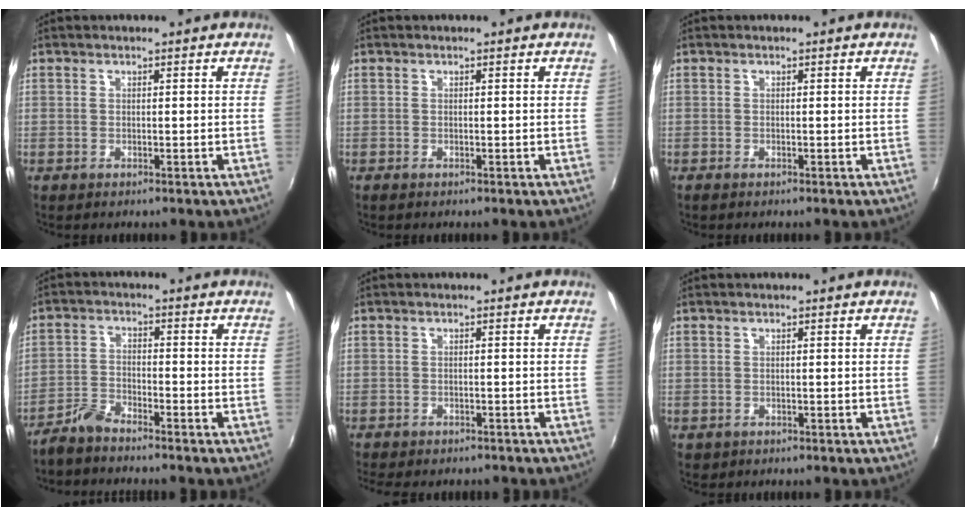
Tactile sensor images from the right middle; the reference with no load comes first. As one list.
[{"total": 0.0}, {"total": 0.6, "force": [-0.5, 0.1, 0.3], "torque": [-0.007, -0.003, -0.011]}, {"total": 4.3, "force": [-3.9, 0.8, 1.5], "torque": [-0.041, 0.001, -0.080]}, {"total": 4.4, "force": [-3.7, 1.6, 1.8], "torque": [-0.045, -0.016, -0.051]}, {"total": 0.7, "force": [-0.2, 0.7, 0.2], "torque": [-0.003, -0.003, -0.003]}]